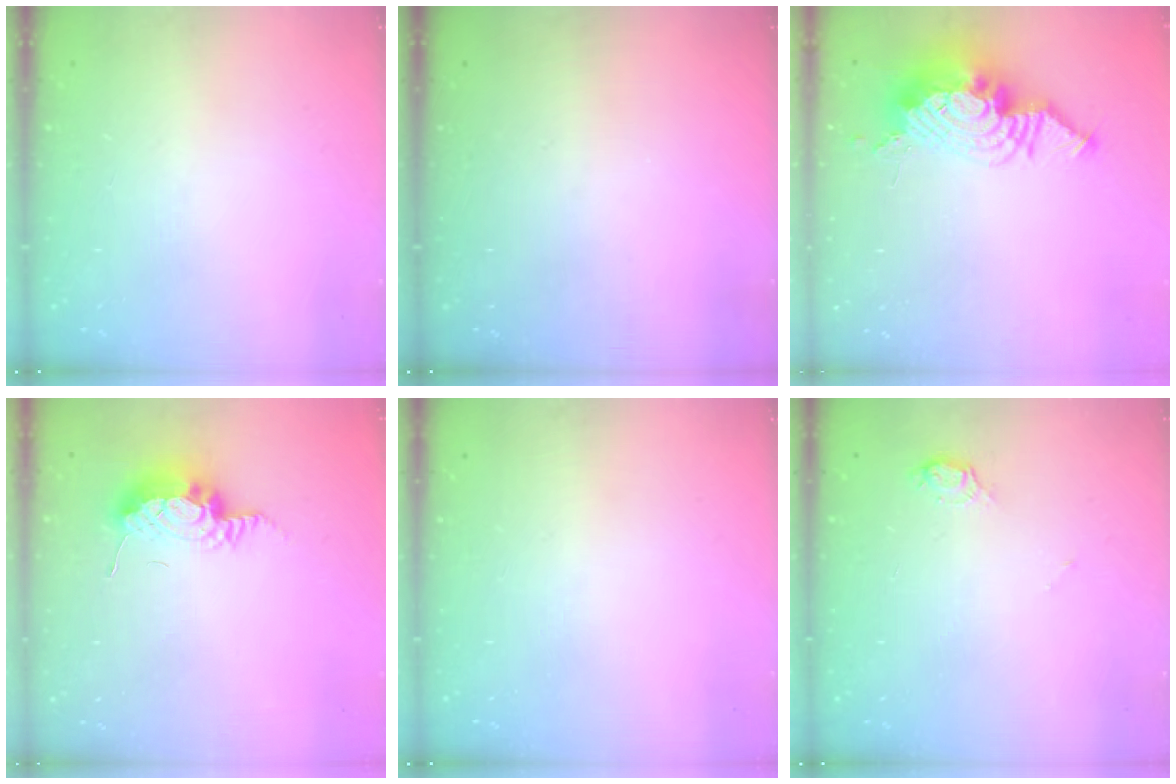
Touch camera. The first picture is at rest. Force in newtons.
{"total": 0.0}
{"total": 21.4, "press": 18.4, "slide": 10.8}
{"total": 14.2, "press": 10.6, "slide": 9.4}
{"total": 0.0}
{"total": 4.3, "press": 4.3, "slide": 0.4}